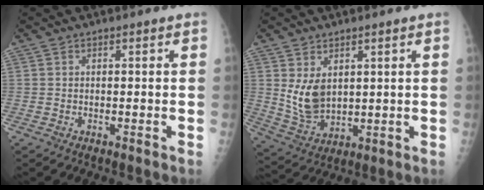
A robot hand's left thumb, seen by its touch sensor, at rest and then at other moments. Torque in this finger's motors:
{"motor_torque": [0.30, 0.51, 0.74, -0.58, 0.08]}